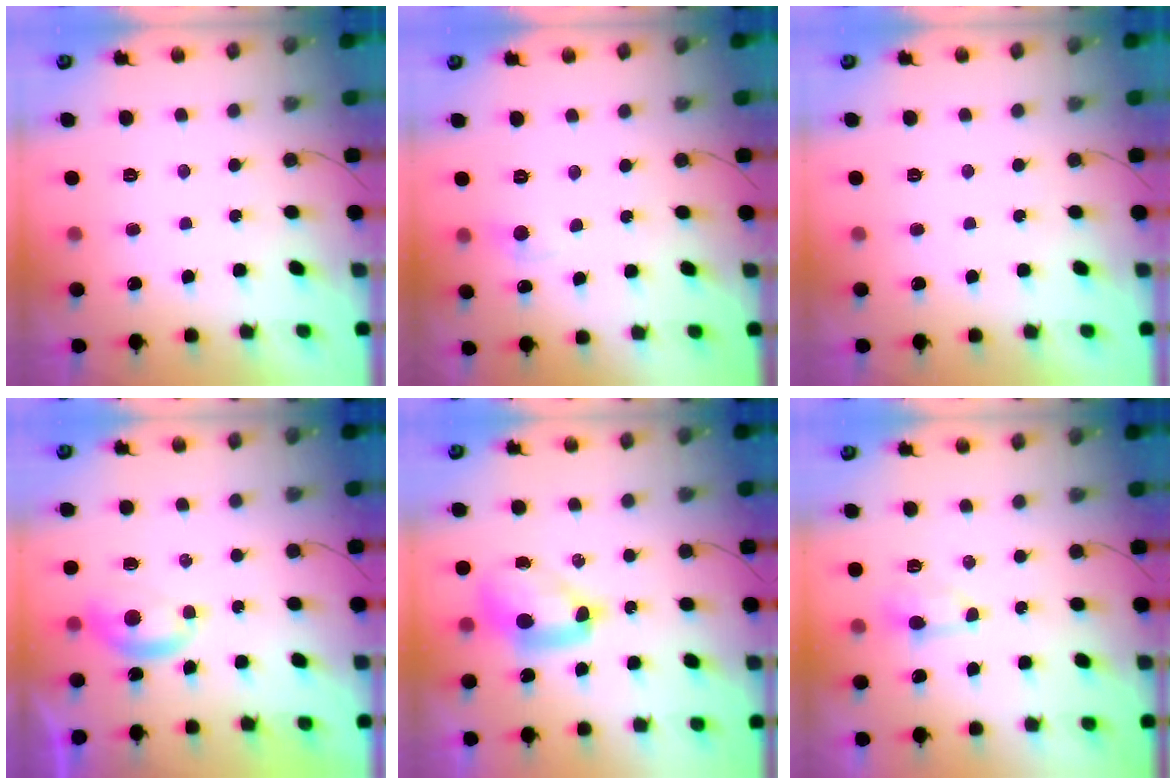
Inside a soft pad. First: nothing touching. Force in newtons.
{"total": 5.6, "press": 5.5, "slide": 0.7}
{"total": 0.0}
{"total": 4.5, "press": 4.5, "slide": 0.6}
{"total": 9.4, "press": 9.4, "slide": 1.2}
{"total": 4.5, "press": 4.5, "slide": 0.8}